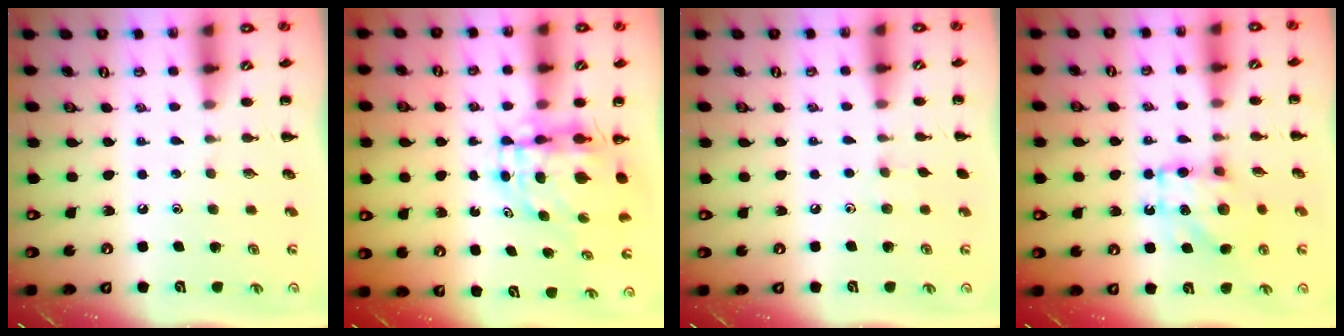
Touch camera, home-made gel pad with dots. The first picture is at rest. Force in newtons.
{"total": 6.2, "press": 6.1, "slide": 1.1}
{"total": 4.2, "press": 3.9, "slide": 1.6}
{"total": 10.9, "press": 10.8, "slide": 1.3}